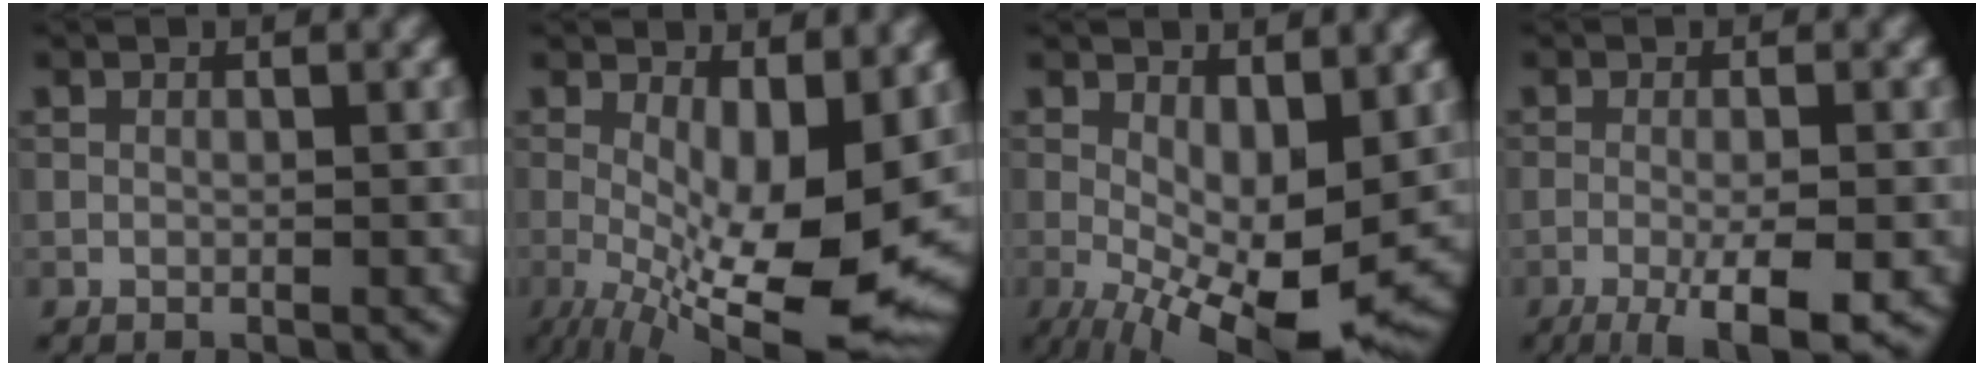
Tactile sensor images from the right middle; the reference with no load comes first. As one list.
[{"total": 13.2, "force": [-2.0, 4.7, 12.2], "torque": [-0.186, -0.019, -0.020]}, {"total": 10.9, "force": [-1.4, 4.5, 9.8], "torque": [-0.161, -0.012, -0.016]}, {"total": 6.4, "force": [-2.8, 1.4, 5.6], "torque": [-0.084, -0.003, -0.043]}]